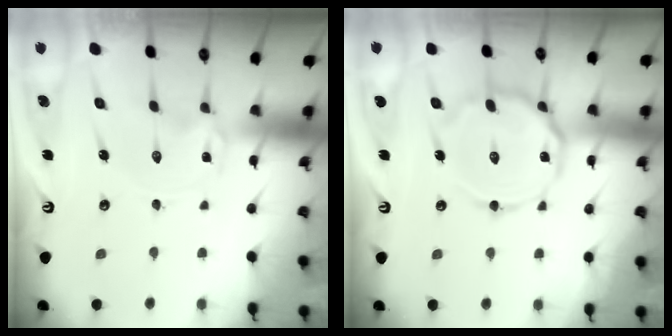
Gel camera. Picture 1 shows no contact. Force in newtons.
{"total": 15.2, "press": 15.1, "slide": 1.2}